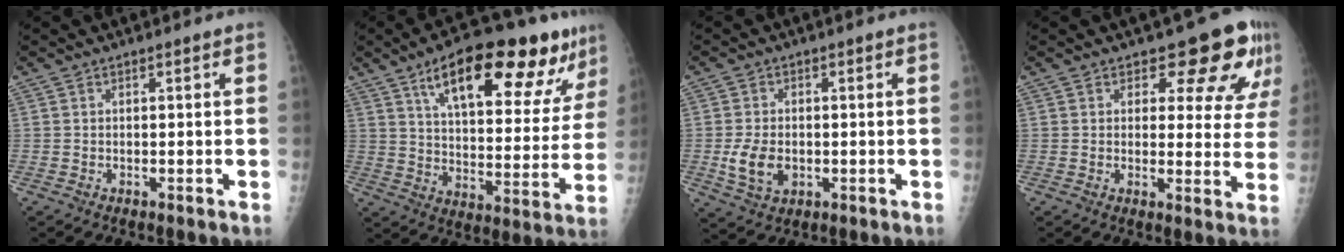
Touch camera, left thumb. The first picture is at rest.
{"total": 24.6, "force": [14.6, 8.5, 17.8], "torque": [-0.220, -0.029, 0.222]}
{"total": 6.6, "force": [-1.0, 4.7, 4.5], "torque": [-0.075, -0.005, -0.011]}
{"total": 10.8, "force": [7.6, 5.1, 5.8], "torque": [-0.027, -0.043, 0.076]}